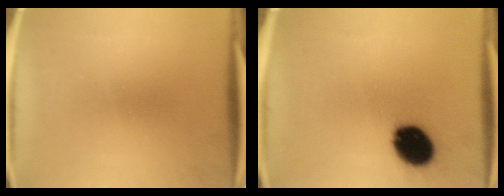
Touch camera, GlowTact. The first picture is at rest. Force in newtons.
{"total": 12.6}